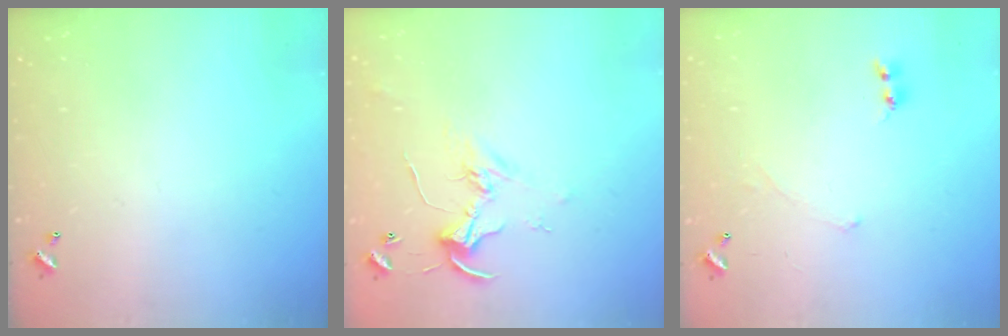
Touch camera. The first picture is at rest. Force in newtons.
{"total": 2.5, "press": 2.5, "slide": 0.2}
{"total": 0.7, "press": 0.4, "slide": 0.5}